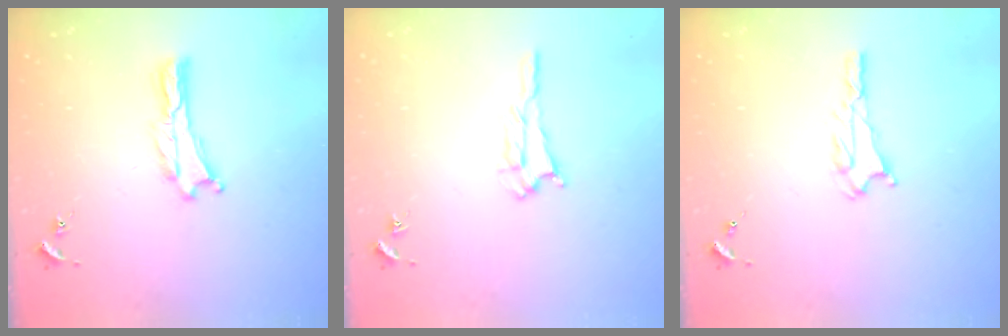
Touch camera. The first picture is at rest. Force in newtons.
{"total": 1.6, "press": 1.6, "slide": 0.3}
{"total": 1.8, "press": 1.8, "slide": 0.2}